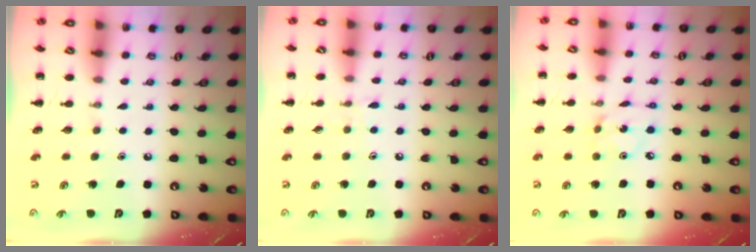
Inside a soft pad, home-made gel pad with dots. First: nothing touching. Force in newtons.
{"total": 4.5, "press": 4.1, "slide": 1.8}
{"total": 2.3, "press": 2.2, "slide": 0.3}